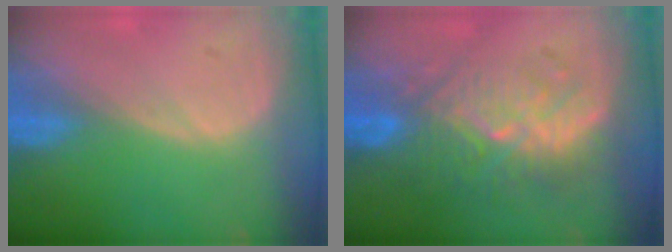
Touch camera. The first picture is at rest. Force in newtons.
{"total": 9.5, "press": 9.1, "slide": 2.7}